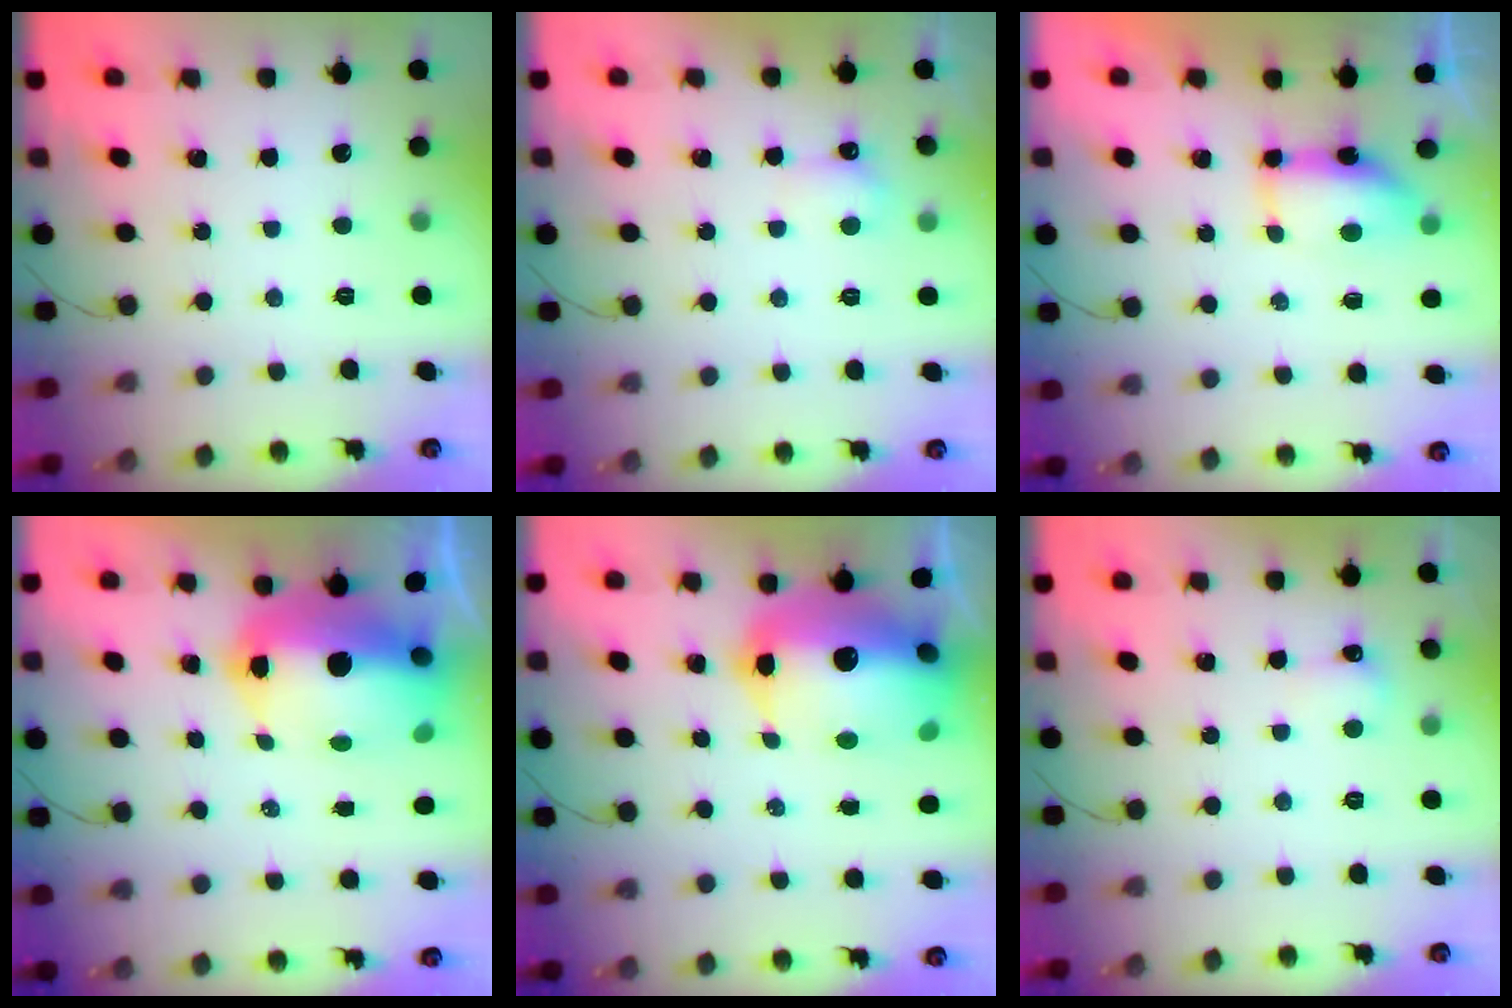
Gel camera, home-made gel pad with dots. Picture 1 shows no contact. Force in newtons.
{"total": 4.2, "press": 4.1, "slide": 1.2}
{"total": 6.8, "press": 6.8, "slide": 0.6}
{"total": 17.4, "press": 17.0, "slide": 3.7}
{"total": 22.1, "press": 20.0, "slide": 9.4}
{"total": 4.9, "press": 4.7, "slide": 1.4}